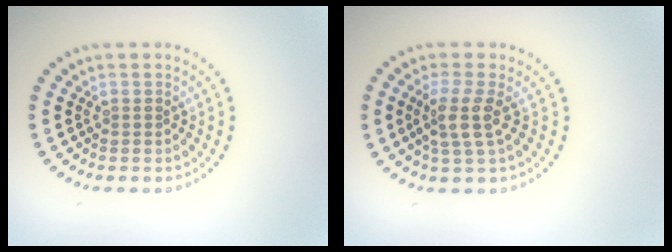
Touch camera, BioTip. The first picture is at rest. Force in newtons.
{"total": 2.9, "press": 2.4, "slide": 1.7}